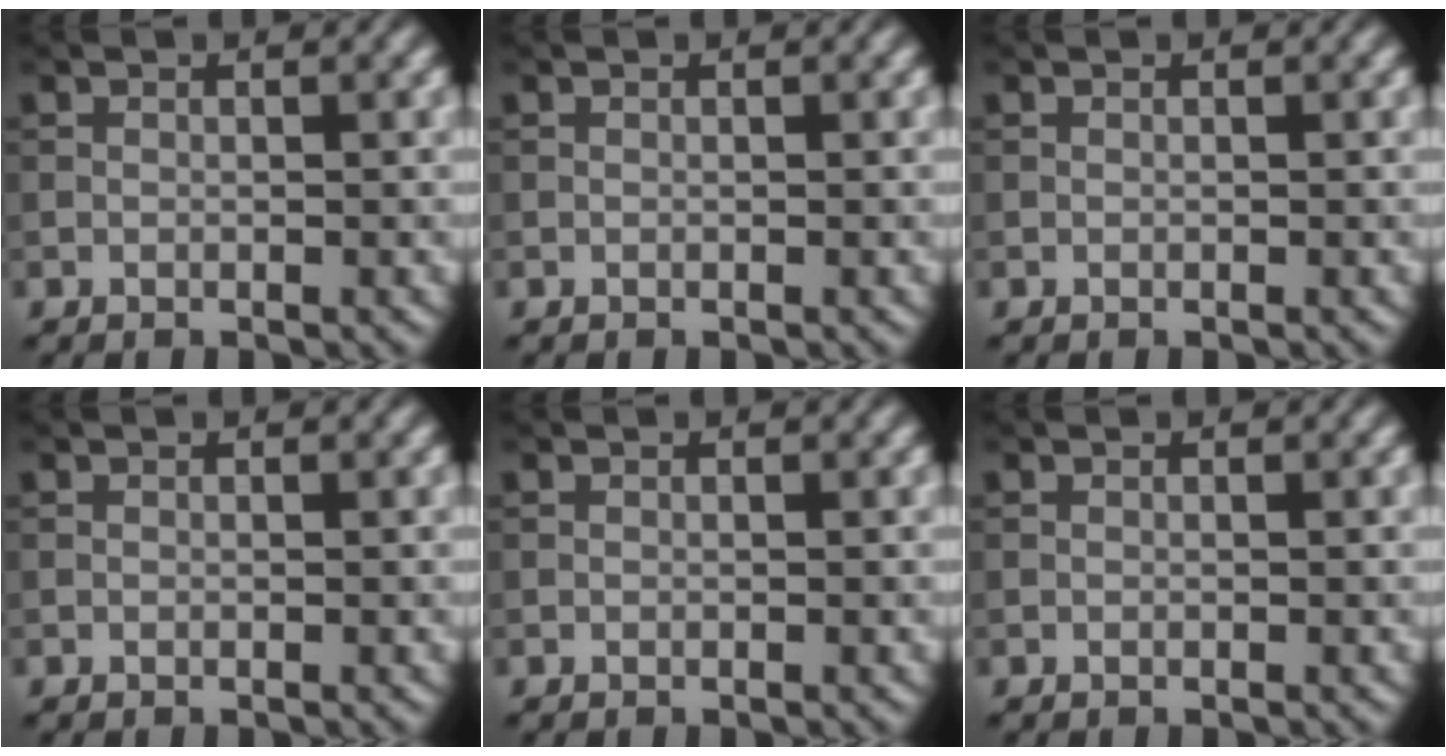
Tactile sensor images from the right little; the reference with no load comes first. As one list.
[{"total": 0.0}, {"total": 0.0}, {"total": 0.0}, {"total": 0.0}, {"total": 0.0}]